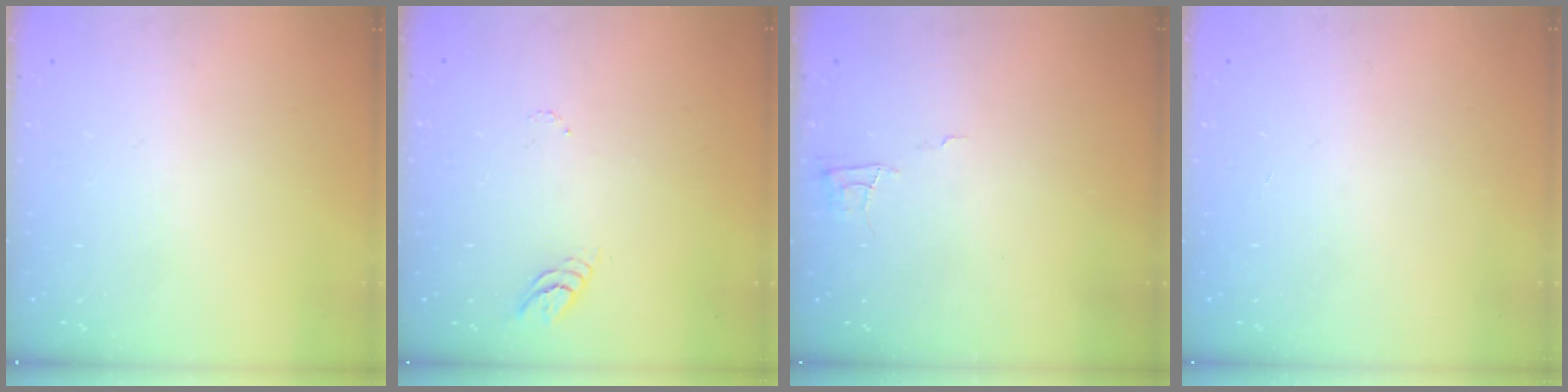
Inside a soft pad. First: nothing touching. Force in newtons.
{"total": 3.5, "press": 3.4, "slide": 0.3}
{"total": 4.3, "press": 4.3, "slide": 0.5}
{"total": 0.0}